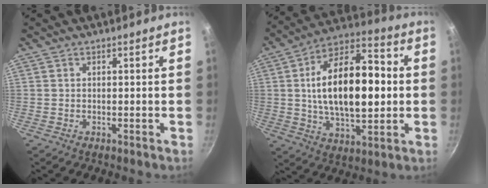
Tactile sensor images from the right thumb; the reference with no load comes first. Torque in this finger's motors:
{"motor_torque": [-0.39, 1.38, 0.78, 0.57, 0.30]}